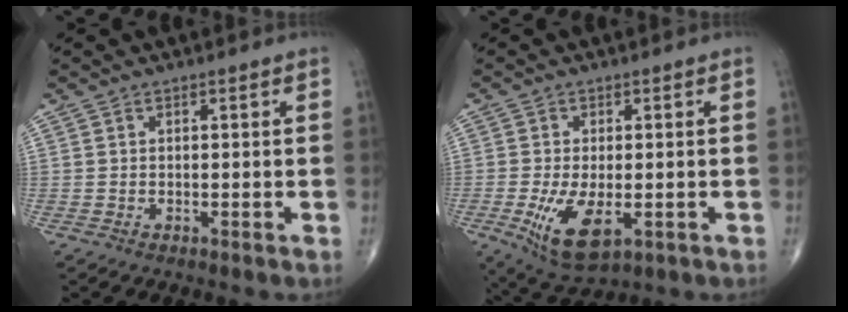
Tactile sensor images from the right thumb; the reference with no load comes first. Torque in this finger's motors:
{"motor_torque": [1.60, 0.63, 0.63, 0.07, 0.06]}